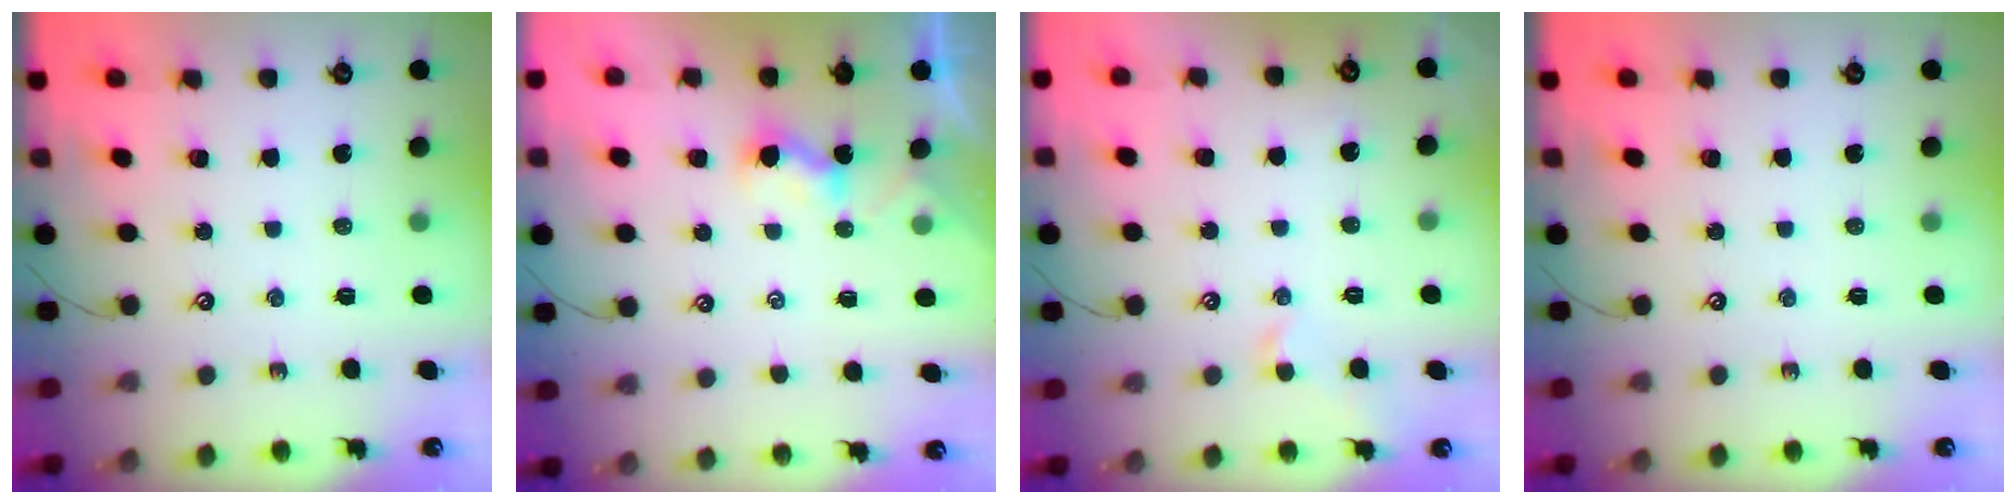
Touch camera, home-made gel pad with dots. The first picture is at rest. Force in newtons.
{"total": 2.8, "press": 2.8, "slide": 0.1}
{"total": 0.0}
{"total": 0.0}